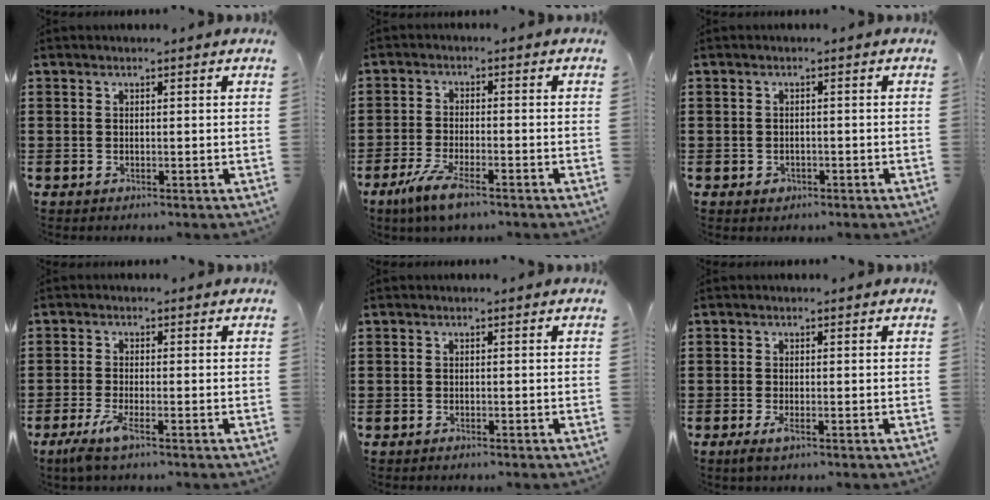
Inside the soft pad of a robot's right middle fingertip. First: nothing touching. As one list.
[{"total": 5.7, "force": [-3.9, 1.0, 4.0], "torque": [-0.092, -0.014, -0.073]}, {"total": 0.9, "force": [-0.6, 0.6, 0.3], "torque": [-0.010, -0.003, -0.011]}, {"total": 3.6, "force": [-2.0, 0.3, 3.0], "torque": [-0.070, -0.011, -0.040]}, {"total": 0.7, "force": [-0.7, 0.0, 0.0], "torque": [-0.004, -0.002, -0.014]}, {"total": 1.9, "force": [-0.8, 0.3, 1.7], "torque": [-0.043, -0.009, -0.017]}]